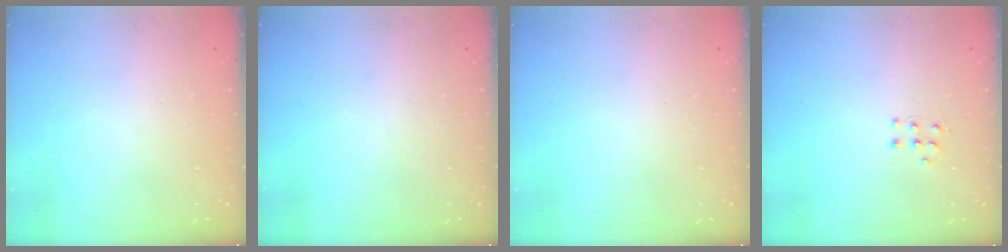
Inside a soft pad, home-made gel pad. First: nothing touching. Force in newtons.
{"total": 0.0}
{"total": 0.0}
{"total": 4.8, "press": 4.7, "slide": 0.8}